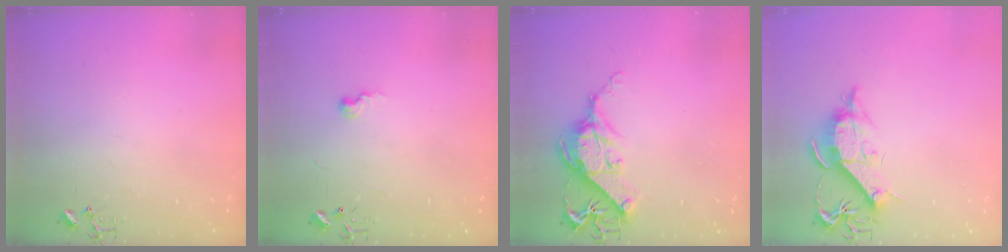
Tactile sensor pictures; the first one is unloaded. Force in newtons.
{"total": 5.9, "press": 5.9, "slide": 0.6}
{"total": 11.7, "press": 11.6, "slide": 1.5}
{"total": 10.6, "press": 10.5, "slide": 1.2}